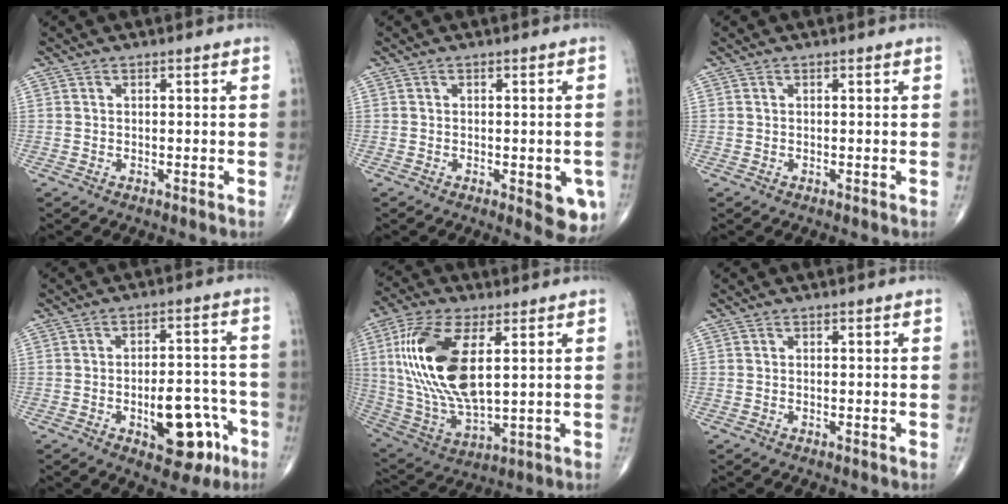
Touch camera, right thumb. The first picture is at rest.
{"total": 6.1, "force": [-2.0, 2.3, 5.3], "torque": [-0.041, -0.009, -0.021]}
{"total": 0.0}
{"total": 12.5, "force": [-4.9, 6.1, 9.7], "torque": [-0.099, 0.037, -0.061]}
{"total": 20.3, "force": [4.5, 9.3, 17.5], "torque": [-0.368, -0.018, 0.089]}
{"total": 0.0}